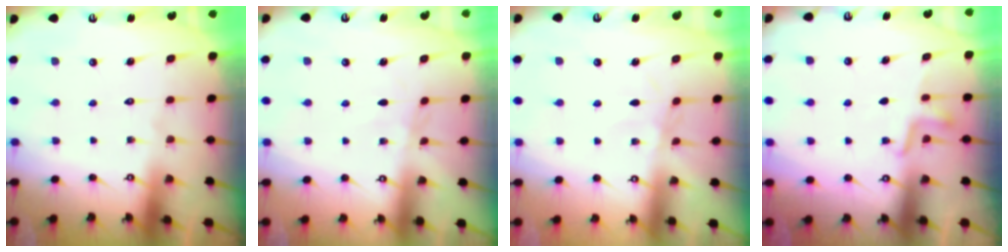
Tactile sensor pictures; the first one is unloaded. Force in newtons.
{"total": 2.7, "press": 2.7, "slide": 0.4}
{"total": 1.7, "press": 1.7, "slide": 0.5}
{"total": 3.0, "press": 2.9, "slide": 0.8}